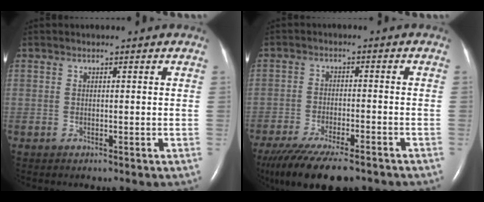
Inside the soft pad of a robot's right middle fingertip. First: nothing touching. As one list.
[{"total": 15.8, "force": [-12.4, 3.9, 9.0], "torque": [-0.176, -0.038, -0.191]}]